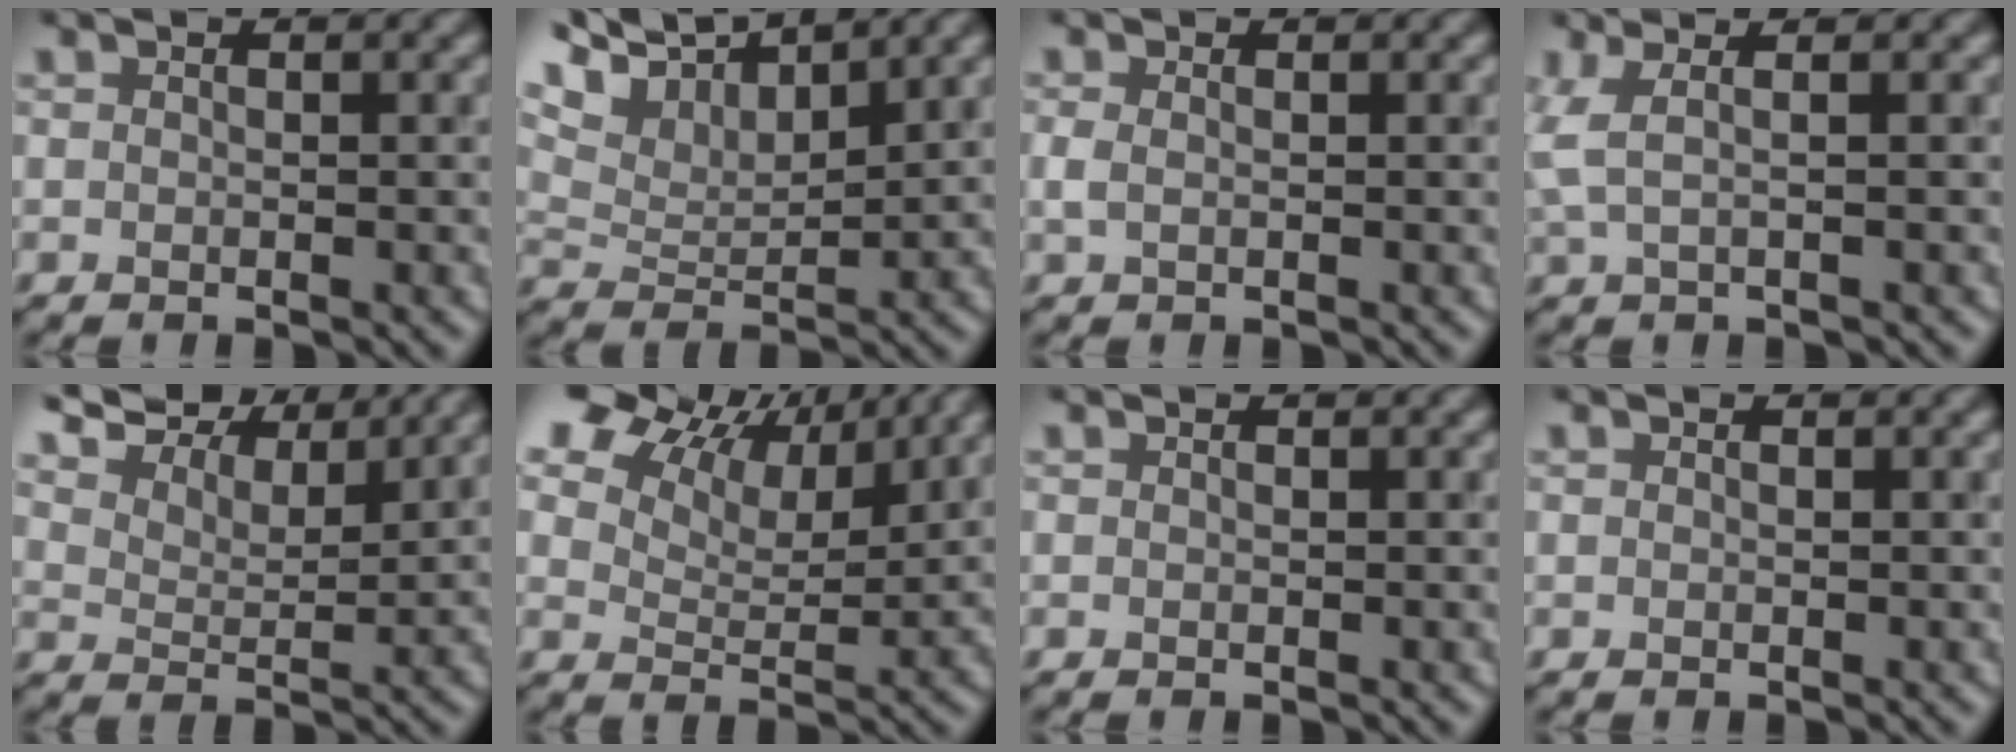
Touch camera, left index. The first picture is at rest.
{"total": 7.6, "force": [6.3, 2.2, 3.6], "torque": [-0.081, 0.017, 0.108]}
{"total": 0.9, "force": [0.1, 0.5, 0.6], "torque": [-0.016, 0.004, 0.001]}
{"total": 1.8, "force": [0.6, 0.4, 1.7], "torque": [-0.031, 0.008, 0.012]}
{"total": 8.4, "force": [7.5, 2.1, 3.0], "torque": [-0.069, 0.005, 0.121]}
{"total": 11.8, "force": [8.5, 5.7, 5.8], "torque": [-0.111, 0.024, 0.122]}
{"total": 0.0}
{"total": 0.0}